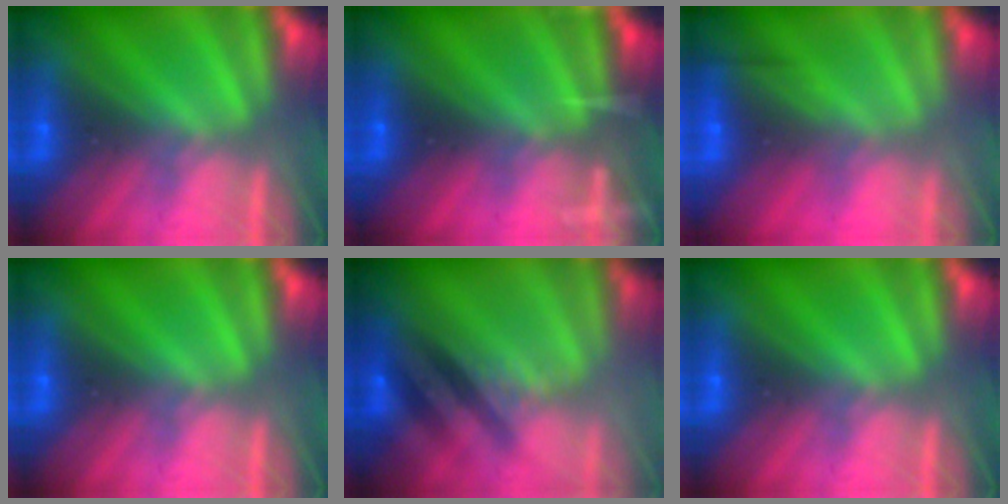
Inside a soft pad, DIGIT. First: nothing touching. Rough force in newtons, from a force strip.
{"total": 8.0}
{"total": 2.4}
{"total": 0.0}
{"total": 2.5}
{"total": 0.0}